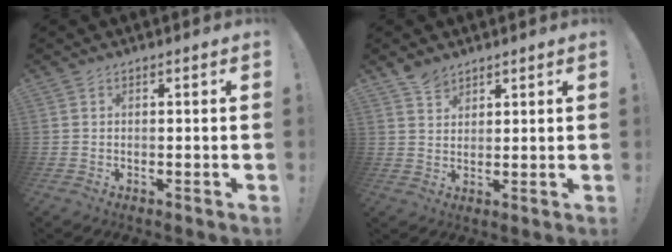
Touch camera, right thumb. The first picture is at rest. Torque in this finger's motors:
{"motor_torque": [0.01, 0.61, 0.15, 0.27, 0.00]}